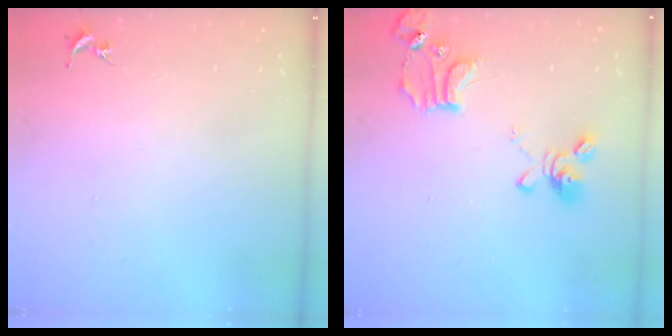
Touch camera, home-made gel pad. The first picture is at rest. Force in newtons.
{"total": 15.3, "press": 15.3, "slide": 1.1}